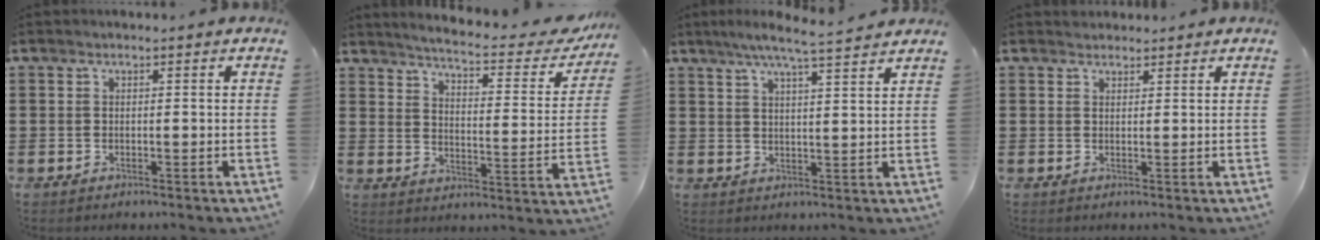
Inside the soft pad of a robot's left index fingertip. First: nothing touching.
{"total": 4.3, "force": [3.8, -0.2, 2.0], "torque": [-0.060, -0.030, 0.056]}
{"total": 6.1, "force": [5.1, -0.5, 3.3], "torque": [-0.078, -0.017, 0.086]}
{"total": 1.4, "force": [1.3, 0.5, -0.1], "torque": [-0.001, 0.002, 0.028]}